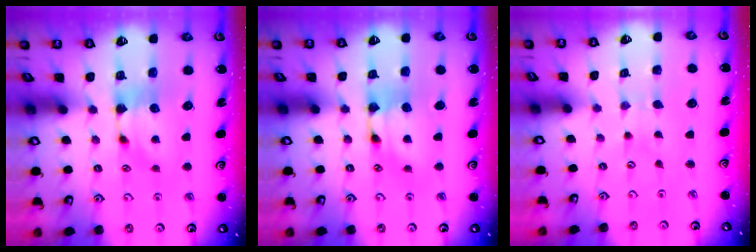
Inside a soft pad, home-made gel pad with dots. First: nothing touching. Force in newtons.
{"total": 2.2, "press": 2.2, "slide": 0.0}
{"total": 4.3, "press": 4.3, "slide": 0.1}